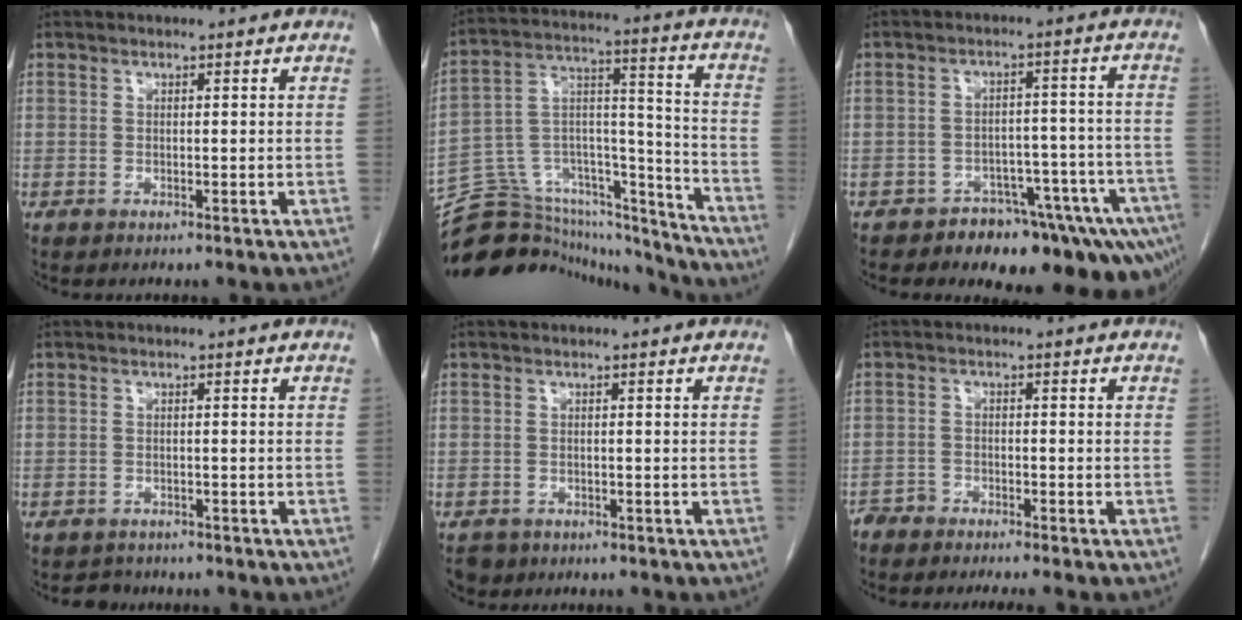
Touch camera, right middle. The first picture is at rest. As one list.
[{"total": 21.5, "force": [-20.1, 5.8, 4.6], "torque": [-0.096, 0.066, -0.316]}, {"total": 12.6, "force": [-9.8, 4.9, 6.4], "torque": [-0.014, 0.039, -0.123]}, {"total": 1.9, "force": [-1.6, 0.9, -0.4], "torque": [-0.001, -0.001, -0.024]}, {"total": 2.3, "force": [-1.6, 1.7, 0.2], "torque": [-0.009, 0.001, -0.025]}, {"total": 4.4, "force": [-4.2, 0.1, 1.2], "torque": [-0.007, -0.010, -0.071]}]